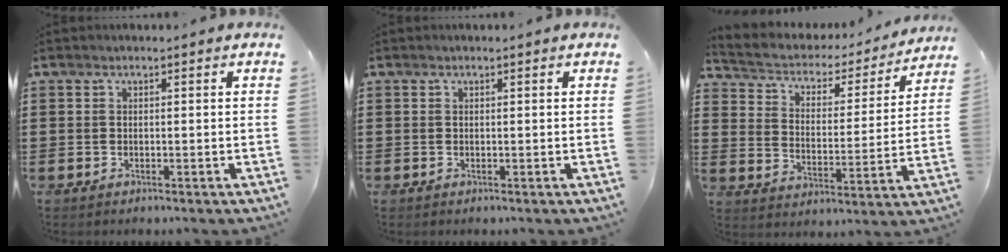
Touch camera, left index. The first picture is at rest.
{"total": 0.0}
{"total": 2.9, "force": [2.4, 1.6, 0.7], "torque": [-0.034, -0.022, 0.029]}